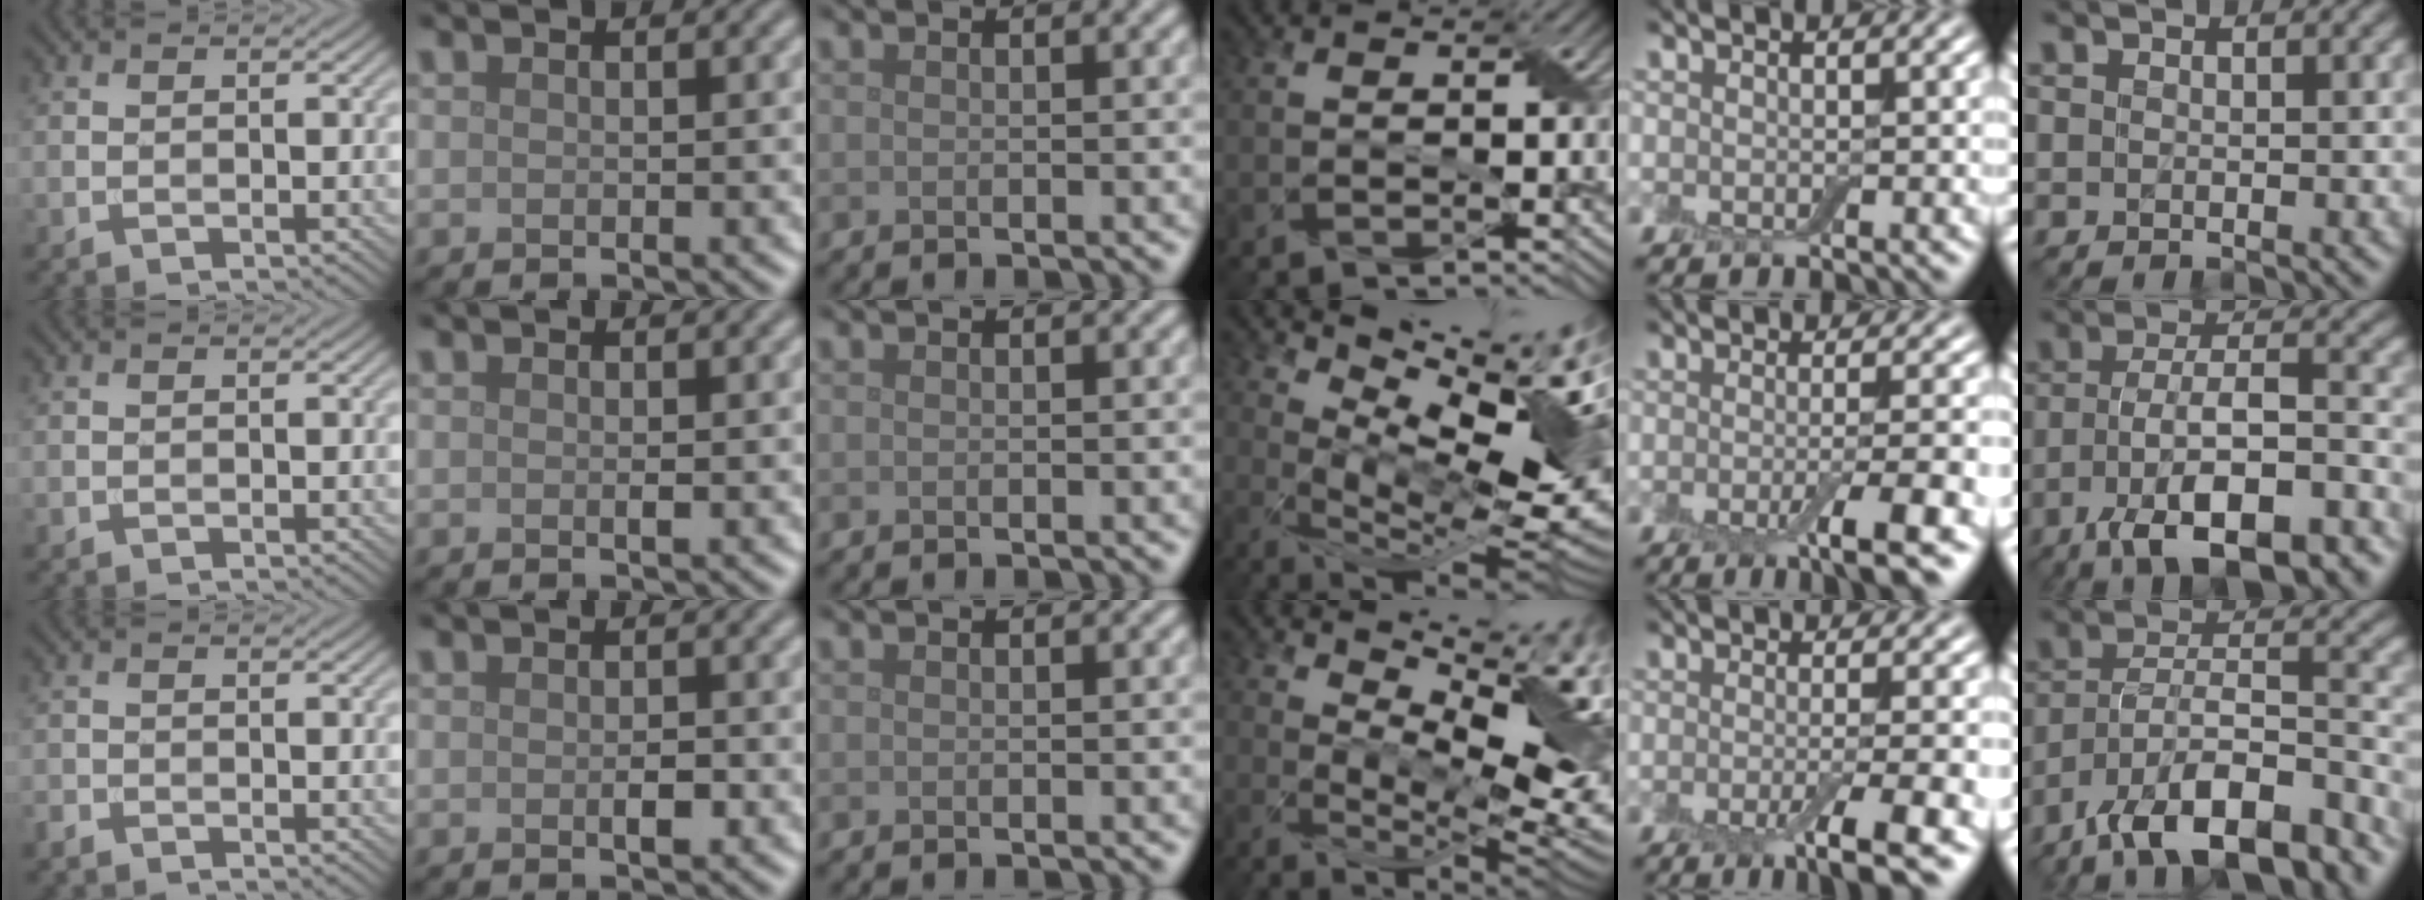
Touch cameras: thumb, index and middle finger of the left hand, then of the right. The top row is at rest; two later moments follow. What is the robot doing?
{"motion": "wrap", "object": "adhesive wrap"}